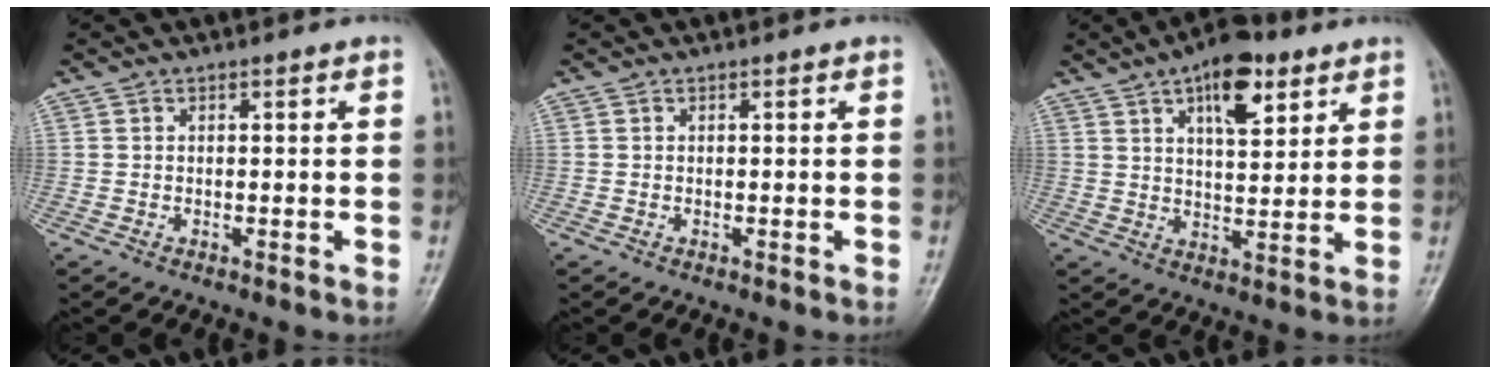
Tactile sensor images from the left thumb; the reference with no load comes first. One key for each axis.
{"total": 0.0}
{"total": 11.3, "fx": 6.0, "fy": 4.9, "fz": 8.2, "tx": -0.103, "ty": -0.025, "tz": 0.092}